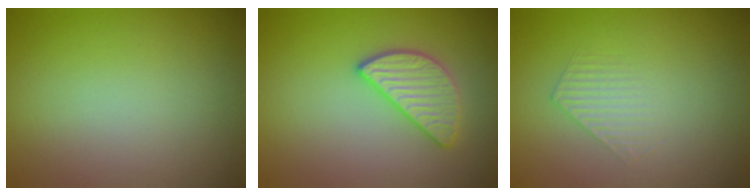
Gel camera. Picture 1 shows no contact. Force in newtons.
{"total": 2.7, "press": 2.7, "slide": 0.1}
{"total": 1.0, "press": 0.4, "slide": 0.9}